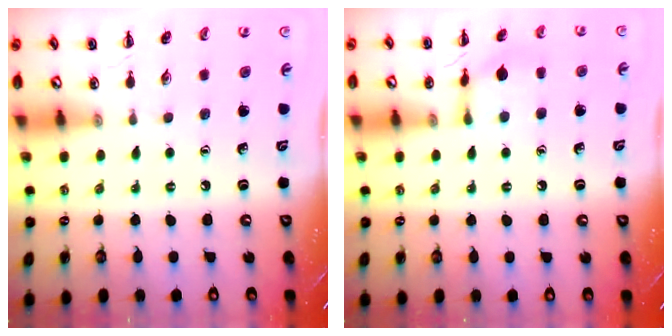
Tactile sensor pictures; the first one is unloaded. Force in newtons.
{"total": 9.2, "press": 9.1, "slide": 0.7}